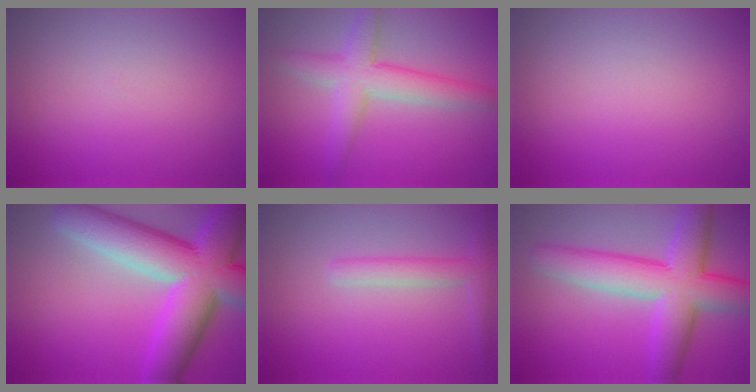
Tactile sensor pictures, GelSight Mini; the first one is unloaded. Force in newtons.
{"total": 4.7, "press": 4.7, "slide": 0.2}
{"total": 0.0}
{"total": 12.8, "press": 12.8, "slide": 0.7}
{"total": 2.4, "press": 2.4, "slide": 0.1}
{"total": 8.5, "press": 8.5, "slide": 0.4}